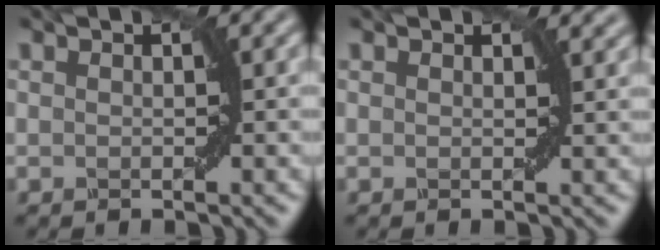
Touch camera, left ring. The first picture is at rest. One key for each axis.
{"total": 1.4, "fx": 1.2, "fy": 0.5, "fz": 0.4, "tx": -0.006, "ty": -0.002, "tz": 0.015}